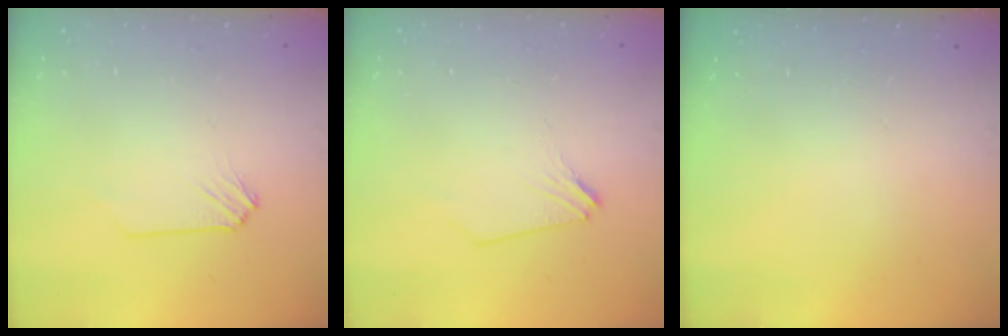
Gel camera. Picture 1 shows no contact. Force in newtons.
{"total": 2.0, "press": 2.0, "slide": 0.2}
{"total": 0.0}